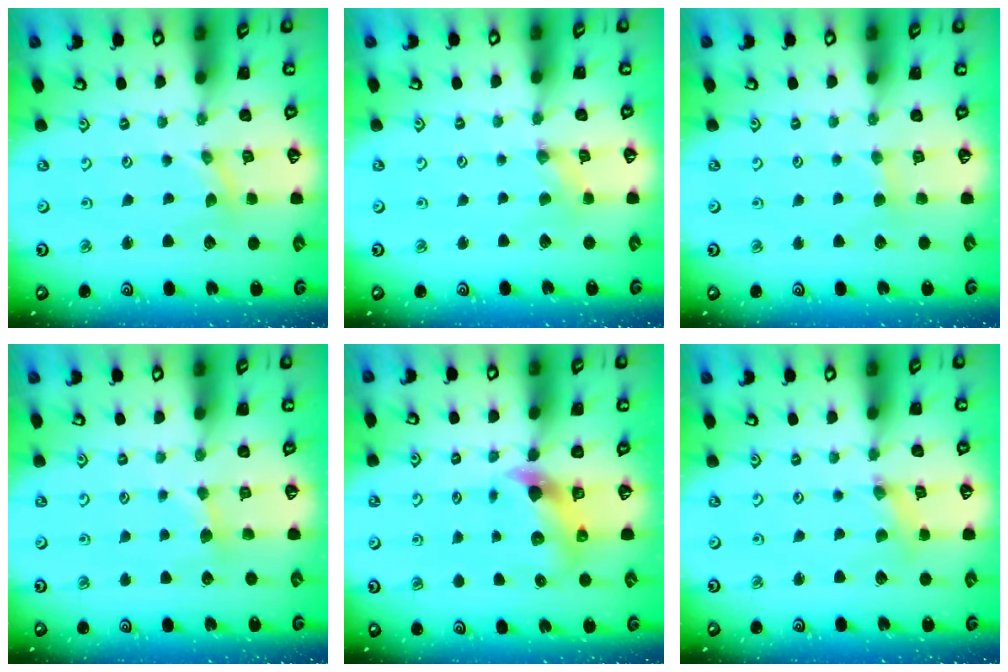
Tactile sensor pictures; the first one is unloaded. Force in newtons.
{"total": 1.2, "press": 1.2, "slide": 0.2}
{"total": 2.1, "press": 2.0, "slide": 0.3}
{"total": 2.9, "press": 2.9, "slide": 0.4}
{"total": 7.1, "press": 7.0, "slide": 0.8}
{"total": 1.7, "press": 1.7, "slide": 0.3}